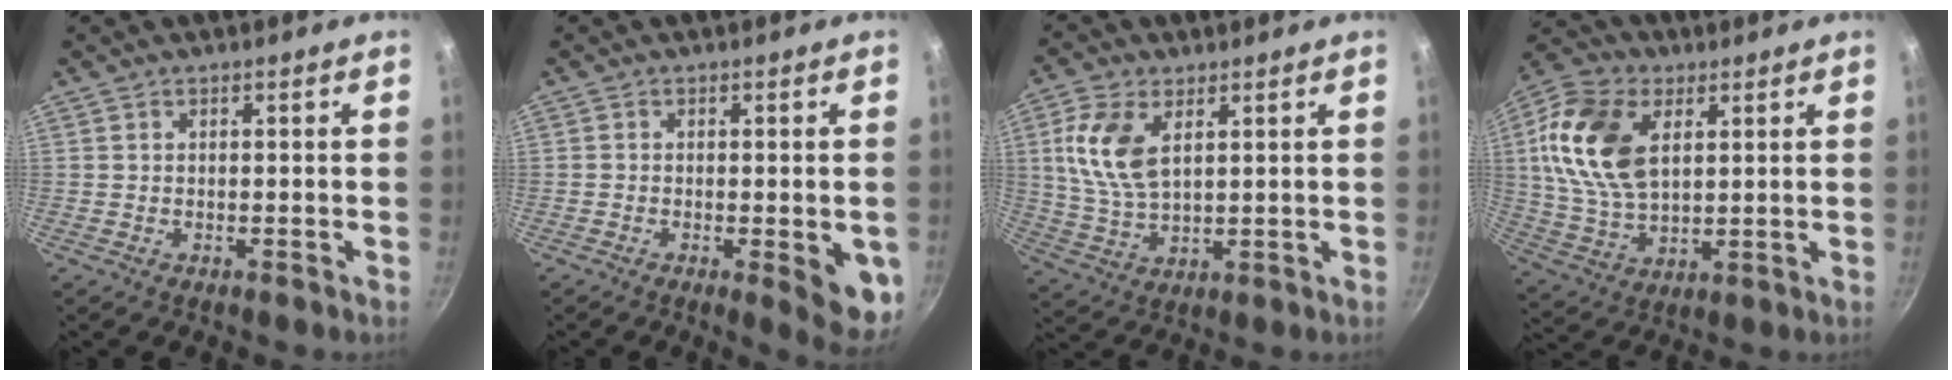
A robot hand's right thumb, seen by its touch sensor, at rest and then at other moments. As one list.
[{"total": 8.3, "force": [-2.0, 2.3, 7.8], "torque": [-0.080, -0.002, -0.019]}, {"total": 10.6, "force": [3.3, 5.8, 8.2], "torque": [-0.163, -0.012, 0.071]}, {"total": 17.2, "force": [4.5, 10.7, 12.6], "torque": [-0.230, -0.006, 0.086]}]